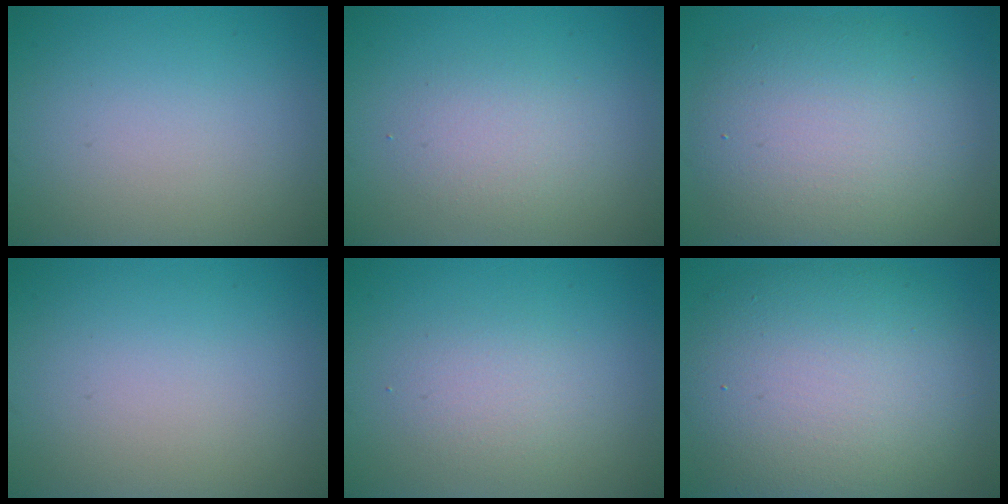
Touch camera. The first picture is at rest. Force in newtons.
{"total": 2.1, "press": 2.1, "slide": 0.2}
{"total": 8.4, "press": 8.4, "slide": 0.4}
{"total": 0.0}
{"total": 1.8, "press": 1.8, "slide": 0.0}
{"total": 11.8, "press": 11.7, "slide": 0.9}